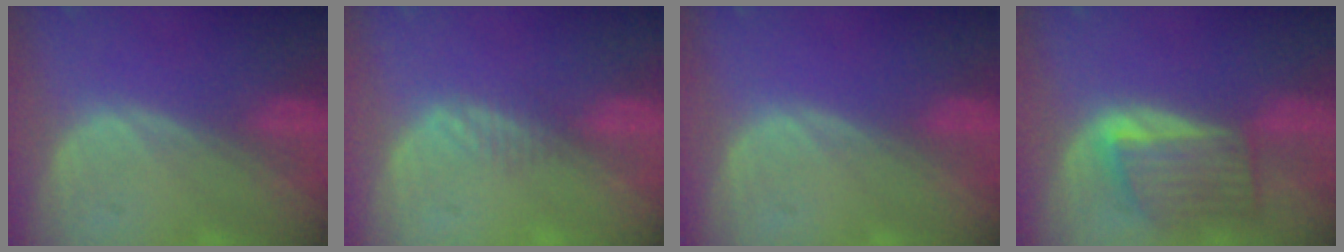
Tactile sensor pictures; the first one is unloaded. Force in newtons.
{"total": 1.7, "press": 1.4, "slide": 1.0}
{"total": 0.0}
{"total": 6.2, "press": 6.2, "slide": 0.4}